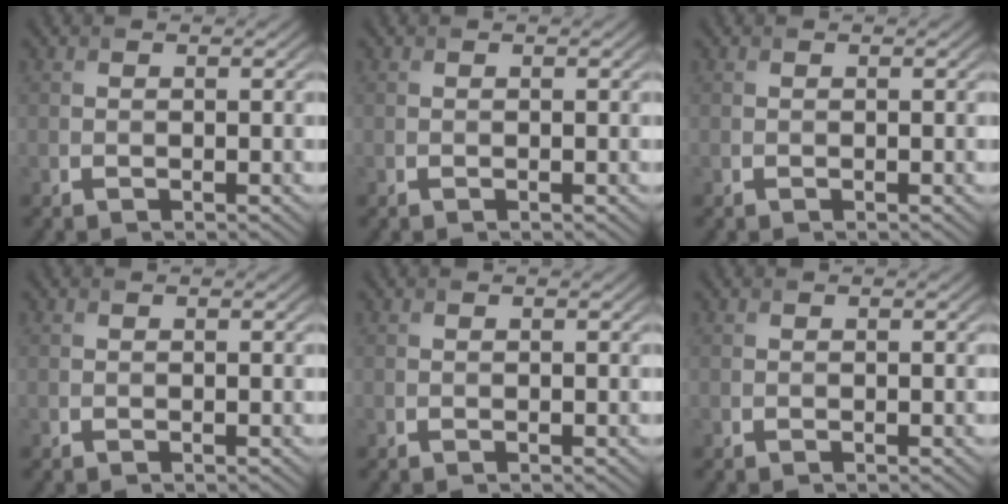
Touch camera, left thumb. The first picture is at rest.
{"total": 0.0}
{"total": 0.0}
{"total": 0.0}
{"total": 0.0}
{"total": 0.0}